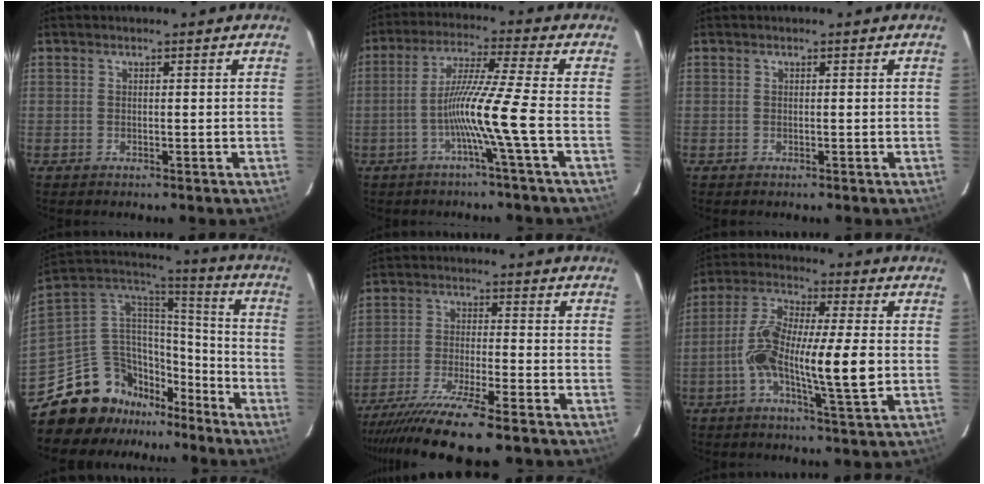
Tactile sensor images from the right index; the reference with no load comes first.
{"total": 9.6, "force": [-2.9, -2.4, 8.8], "torque": [-0.167, 0.000, -0.058]}
{"total": 0.0}
{"total": 17.2, "force": [-13.4, 10.1, 3.7], "torque": [-0.071, 0.098, -0.222]}
{"total": 13.4, "force": [-10.8, 0.0, 8.0], "torque": [-0.138, -0.035, -0.177]}
{"total": 14.3, "force": [-1.9, 1.9, 14.0], "torque": [-0.263, 0.006, -0.040]}